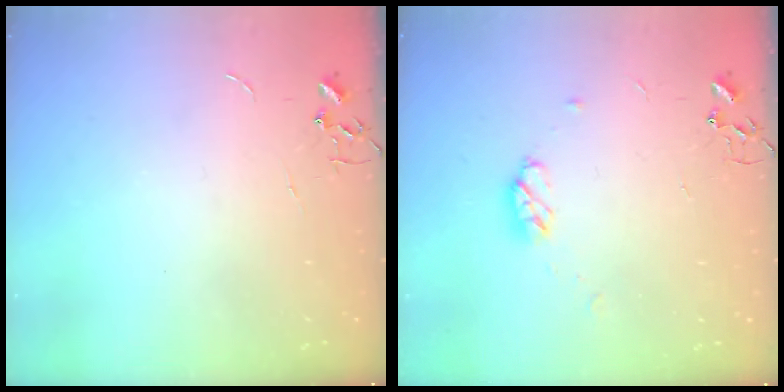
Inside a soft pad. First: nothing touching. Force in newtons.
{"total": 6.5, "press": 6.4, "slide": 0.9}